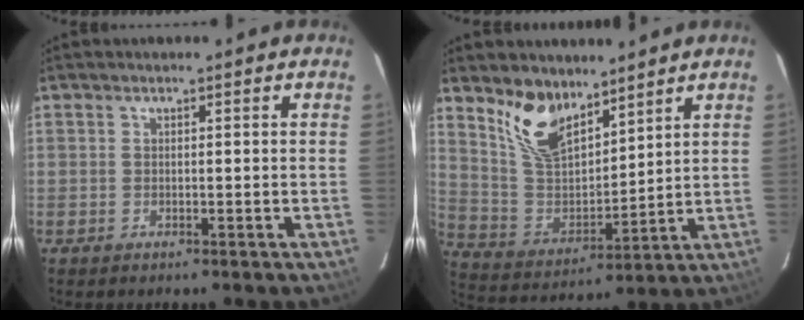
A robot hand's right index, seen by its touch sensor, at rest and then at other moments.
{"total": 12.7, "force": [9.1, 5.8, 6.6], "torque": [-0.135, 0.003, 0.189]}